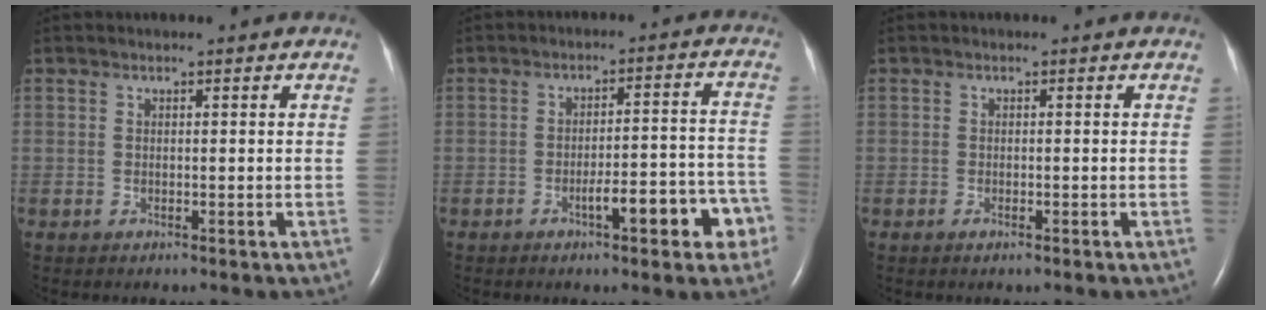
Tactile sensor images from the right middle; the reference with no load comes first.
{"total": 9.1, "force": [-4.6, 2.0, 7.6], "torque": [-0.091, 0.028, -0.055]}
{"total": 0.9, "force": [-0.5, 0.2, 0.7], "torque": [-0.016, -0.002, -0.007]}